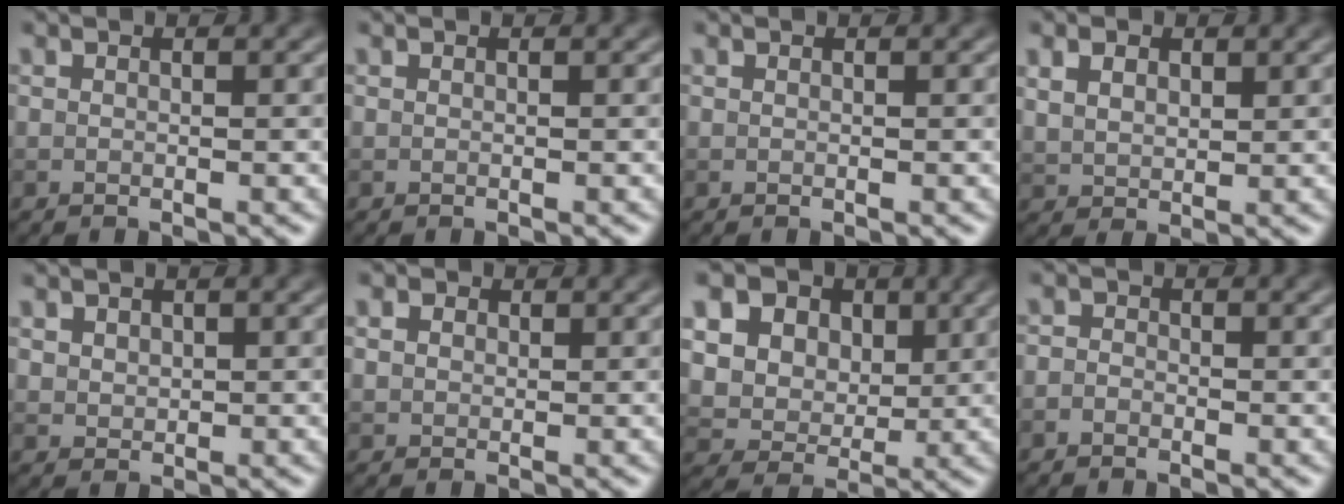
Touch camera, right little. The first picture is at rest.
{"total": 0.0}
{"total": 0.0}
{"total": 2.5, "force": [1.2, 1.6, 1.5], "torque": [-0.033, 0.000, 0.027]}
{"total": 1.3, "force": [0.7, 1.0, 0.4], "torque": [-0.009, -0.005, 0.021]}
{"total": 2.5, "force": [1.2, 1.9, 1.0], "torque": [-0.024, 0.009, 0.011]}
{"total": 17.3, "force": [7.5, 13.7, 7.4], "torque": [-0.176, 0.030, 0.124]}
{"total": 1.0, "force": [-0.6, 0.7, 0.4], "torque": [0.000, -0.001, -0.019]}